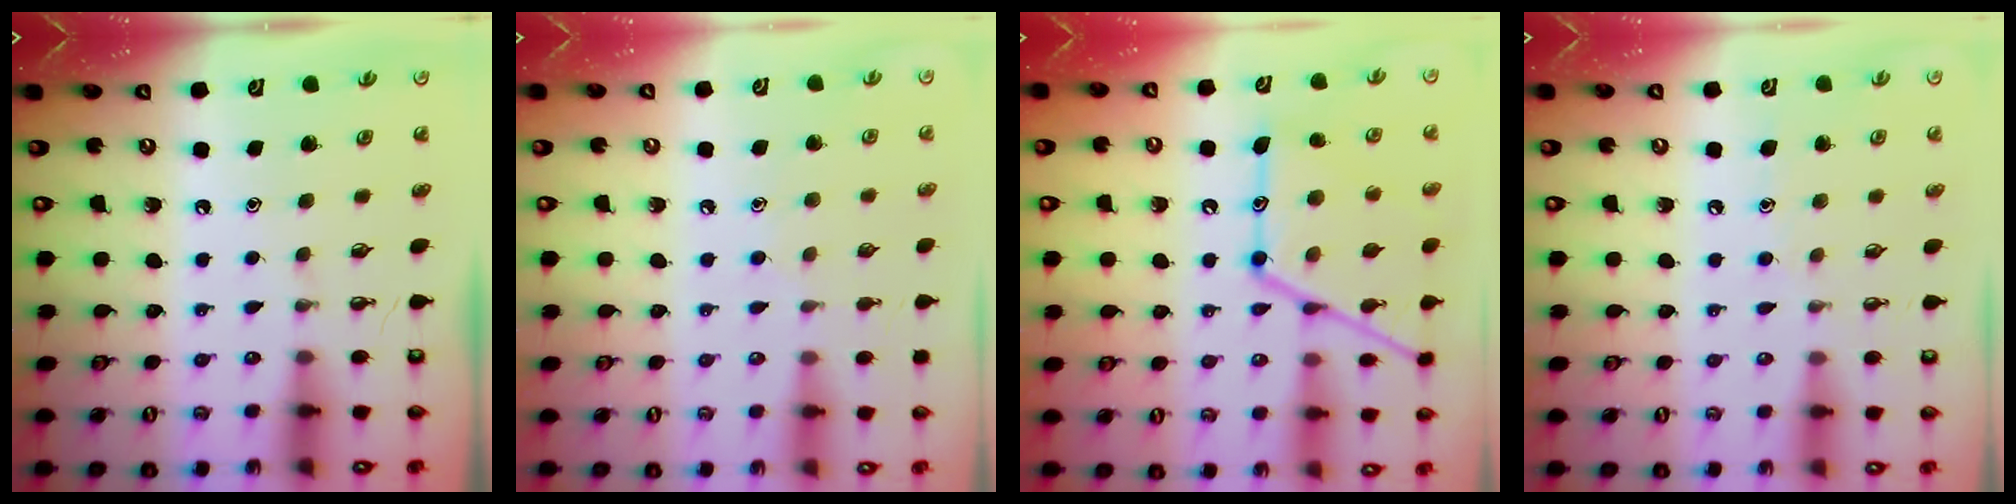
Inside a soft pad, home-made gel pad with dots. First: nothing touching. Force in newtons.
{"total": 7.7, "press": 7.7, "slide": 0.7}
{"total": 18.8, "press": 18.7, "slide": 1.5}
{"total": 4.8, "press": 4.7, "slide": 0.5}